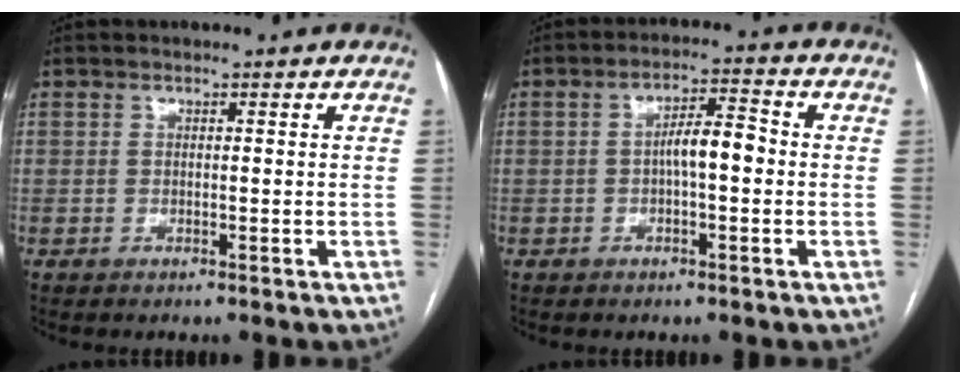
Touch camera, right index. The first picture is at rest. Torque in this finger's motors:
{"motor_torque": [0.88, -0.28, 0.44, 0.10]}